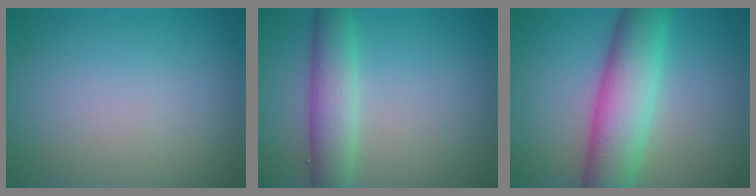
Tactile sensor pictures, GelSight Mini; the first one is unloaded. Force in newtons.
{"total": 4.5, "press": 4.5, "slide": 0.1}
{"total": 8.3, "press": 8.3, "slide": 0.3}